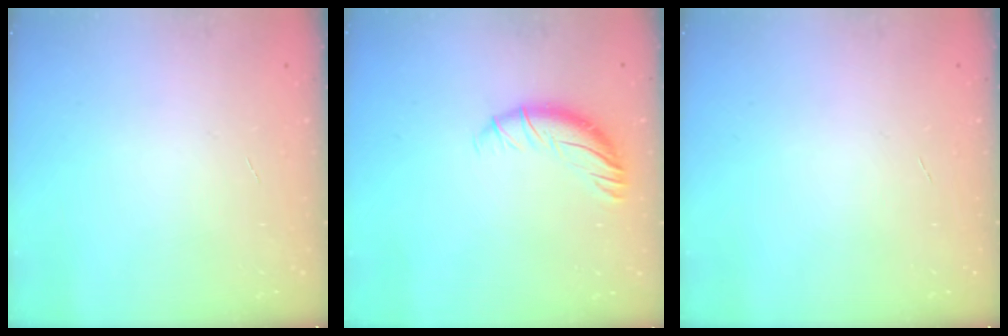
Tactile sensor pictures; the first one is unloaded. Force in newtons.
{"total": 8.6, "press": 8.5, "slide": 0.9}
{"total": 0.0}